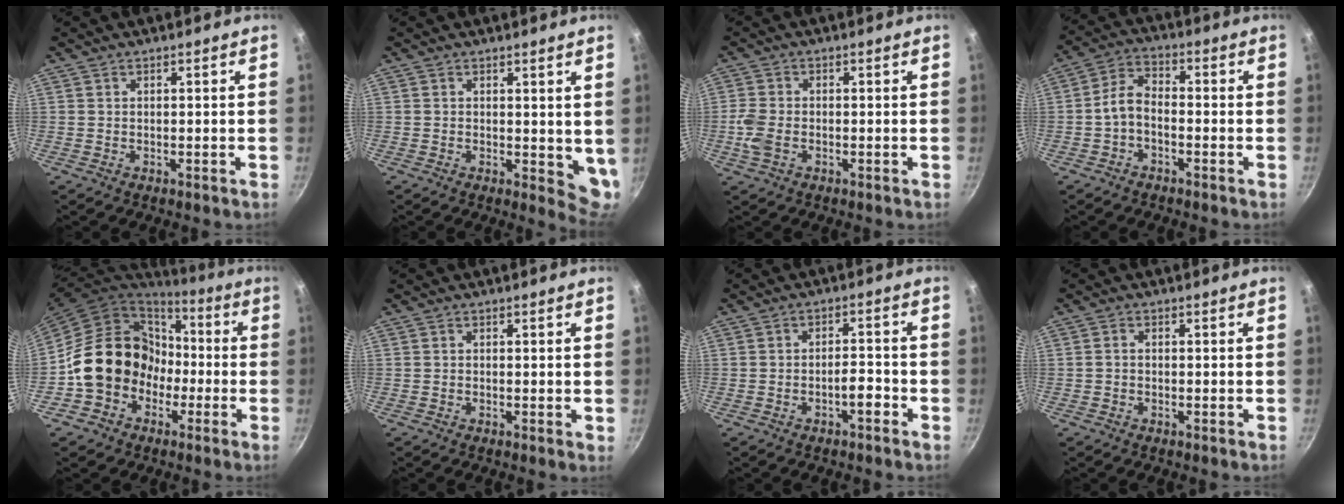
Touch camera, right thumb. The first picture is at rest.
{"total": 5.3, "force": [1.3, 2.8, 4.3], "torque": [-0.047, -0.017, 0.017]}
{"total": 4.7, "force": [-1.2, 3.0, 3.4], "torque": [-0.081, 0.004, -0.030]}
{"total": 5.7, "force": [-2.0, 3.4, 4.1], "torque": [-0.076, 0.036, -0.045]}
{"total": 17.1, "force": [-3.3, 14.6, 8.1], "torque": [-0.092, 0.064, -0.049]}
{"total": 0.6, "force": [0.1, 0.2, 0.6], "torque": [-0.007, -0.001, -0.002]}
{"total": 3.5, "force": [-2.0, 1.2, 2.6], "torque": [-0.032, 0.023, -0.031]}
{"total": 1.0, "force": [-0.3, 0.7, 0.6], "torque": [-0.010, 0.005, -0.006]}